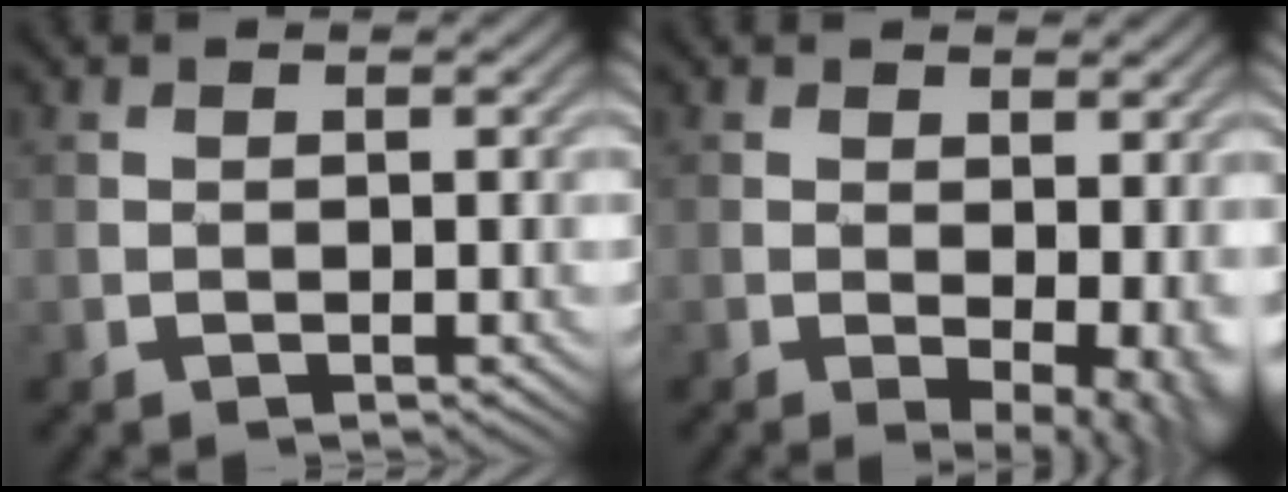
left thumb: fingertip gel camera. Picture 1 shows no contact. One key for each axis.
{"total": 5.3, "fx": -1.0, "fy": 2.7, "fz": 4.5, "tx": -0.056, "ty": -0.019, "tz": -0.001}